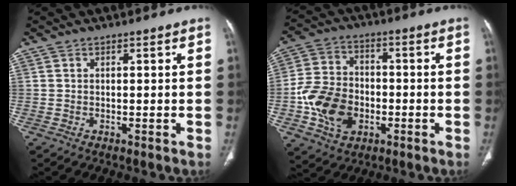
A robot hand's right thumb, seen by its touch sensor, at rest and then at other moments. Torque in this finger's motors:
{"motor_torque": [3.36, 1.64, 0.87, -1.23, 0.12]}